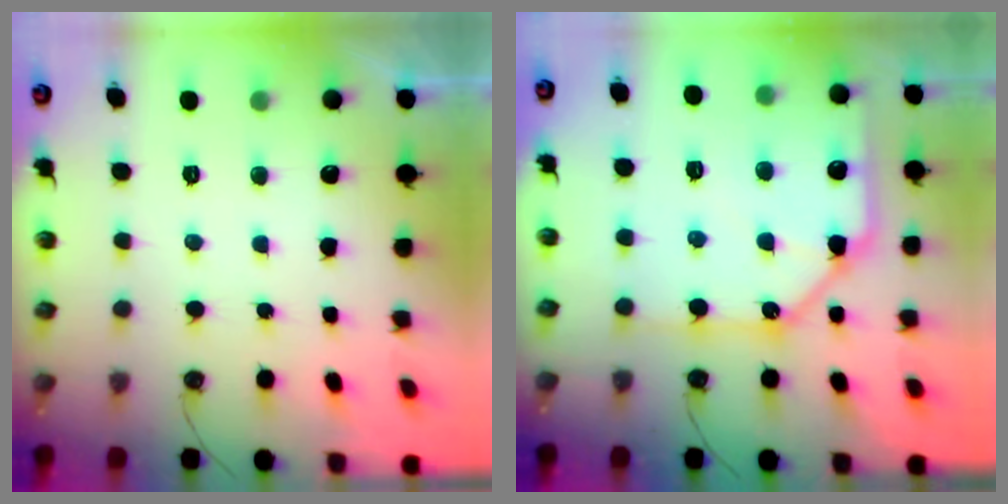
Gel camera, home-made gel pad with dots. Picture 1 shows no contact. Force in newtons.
{"total": 16.0, "press": 15.9, "slide": 1.8}